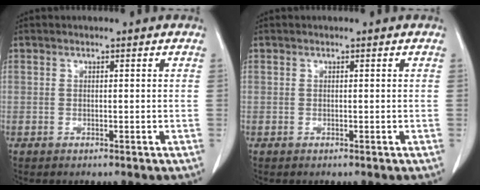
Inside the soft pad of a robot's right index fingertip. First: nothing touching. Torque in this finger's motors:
{"motor_torque": [0.00, 0.00, 0.00, 0.00]}